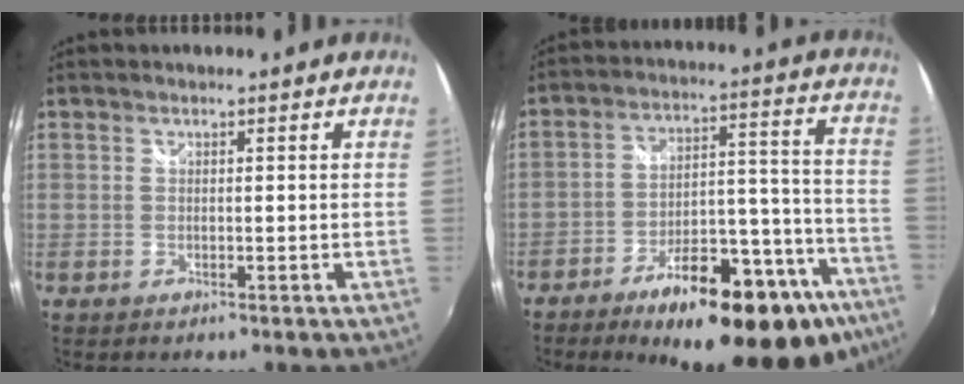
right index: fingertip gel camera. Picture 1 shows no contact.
{"total": 27.3, "force": [-18.7, 9.1, 17.7], "torque": [-0.237, 0.018, -0.254]}